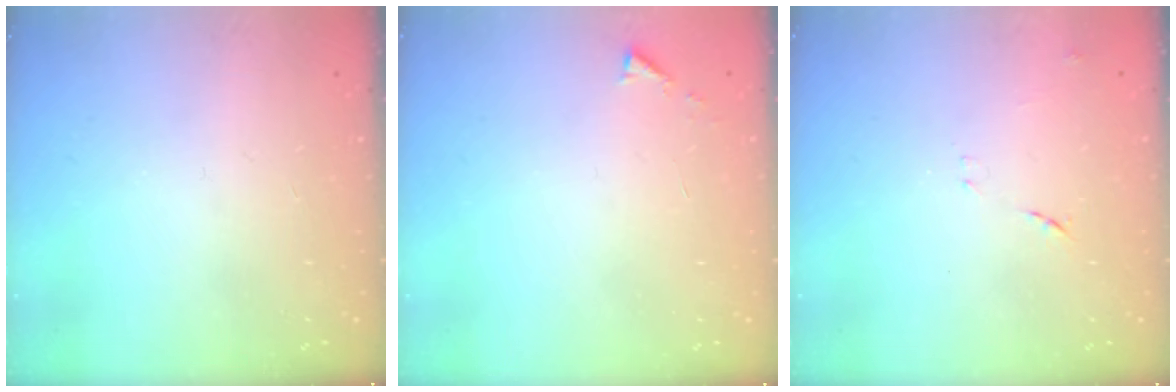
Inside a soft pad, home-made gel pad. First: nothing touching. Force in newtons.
{"total": 2.9, "press": 2.9, "slide": 0.4}
{"total": 7.2, "press": 7.2, "slide": 0.6}